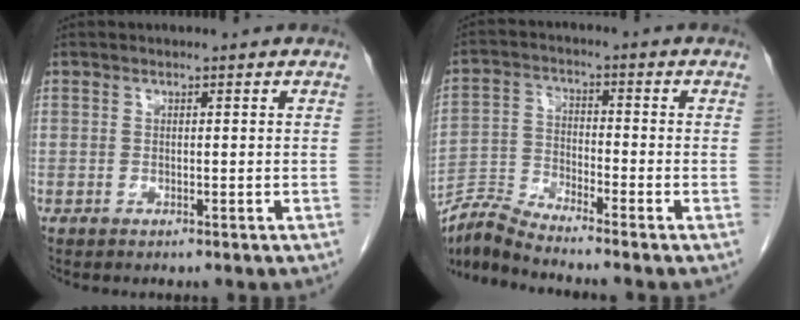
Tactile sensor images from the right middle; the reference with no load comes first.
{"total": 6.8, "force": [-6.5, -1.5, 0.9], "torque": [-0.027, -0.013, -0.132]}